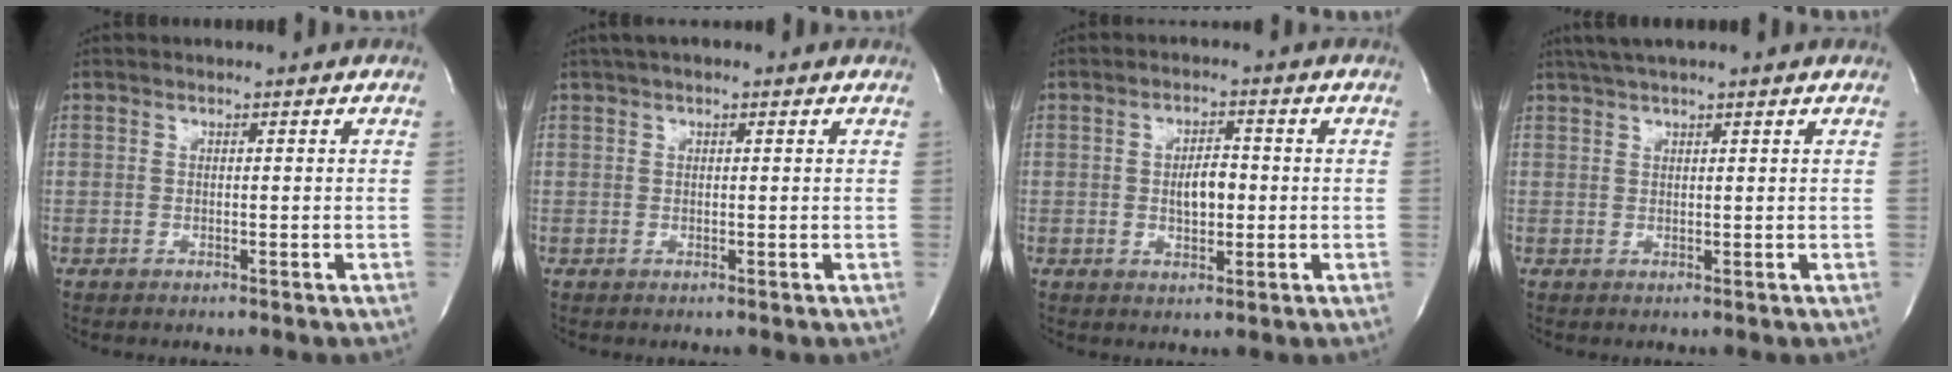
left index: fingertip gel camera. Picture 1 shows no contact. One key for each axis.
{"total": 2.6, "fx": 1.4, "fy": 1.0, "fz": 1.9, "tx": -0.035, "ty": 0.016, "tz": 0.021}
{"total": 4.1, "fx": -0.6, "fy": 1.9, "fz": 3.6, "tx": -0.058, "ty": -0.008, "tz": -0.008}
{"total": 4.4, "fx": 3.5, "fy": -0.1, "fz": 2.7, "tx": -0.048, "ty": 0.022, "tz": 0.061}